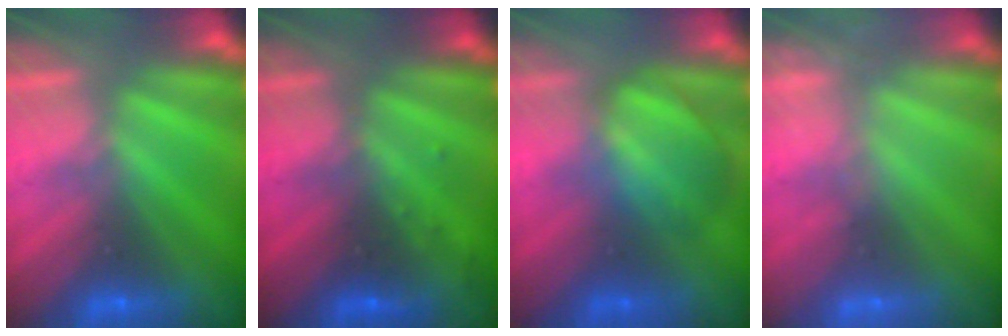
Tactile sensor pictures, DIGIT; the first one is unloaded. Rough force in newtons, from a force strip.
{"total": 2.8}
{"total": 3.3}
{"total": 2.5}